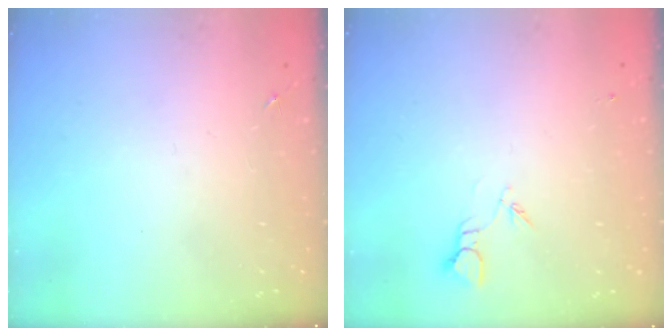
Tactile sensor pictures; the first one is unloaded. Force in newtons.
{"total": 2.7, "press": 2.7, "slide": 0.3}